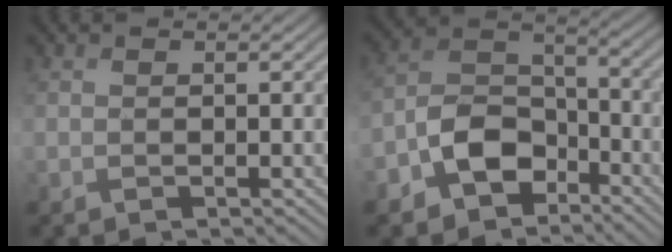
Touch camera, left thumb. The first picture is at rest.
{"total": 8.6, "force": [-4.7, 5.8, 4.3], "torque": [-0.086, 0.002, -0.109]}